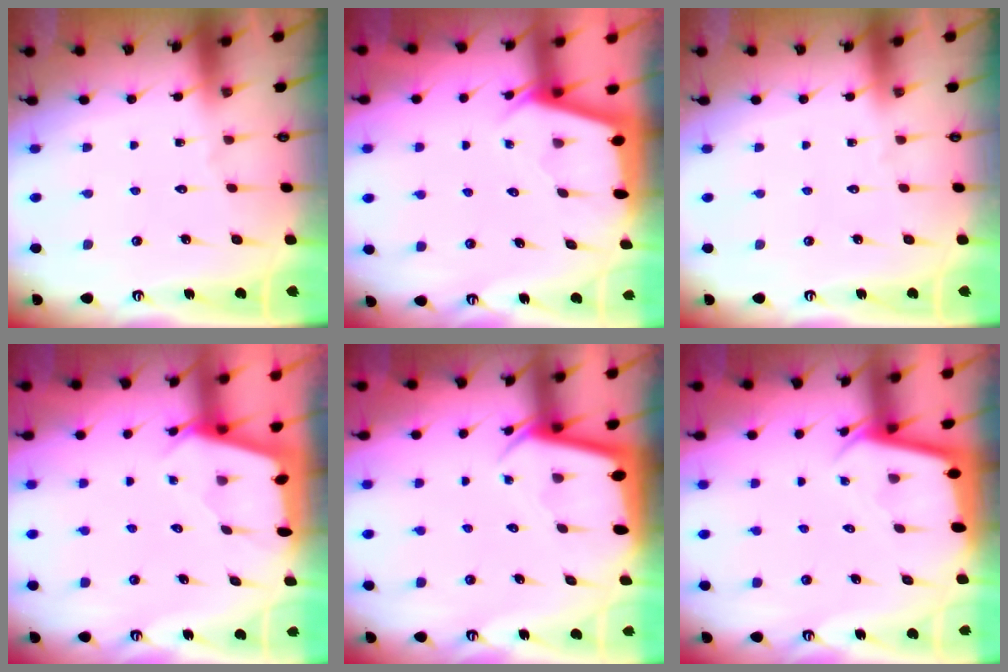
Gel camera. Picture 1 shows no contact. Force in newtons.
{"total": 2.3, "press": 2.3, "slide": 0.2}
{"total": 0.0}
{"total": 2.6, "press": 2.6, "slide": 0.3}
{"total": 2.6, "press": 2.6, "slide": 0.4}
{"total": 2.5, "press": 2.5, "slide": 0.1}